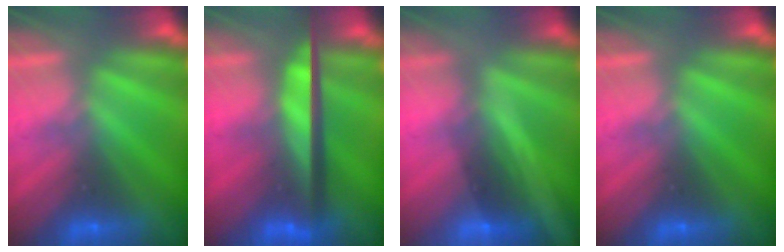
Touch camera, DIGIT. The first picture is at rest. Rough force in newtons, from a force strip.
{"total": 10.2}
{"total": 2.1}
{"total": 0.0}